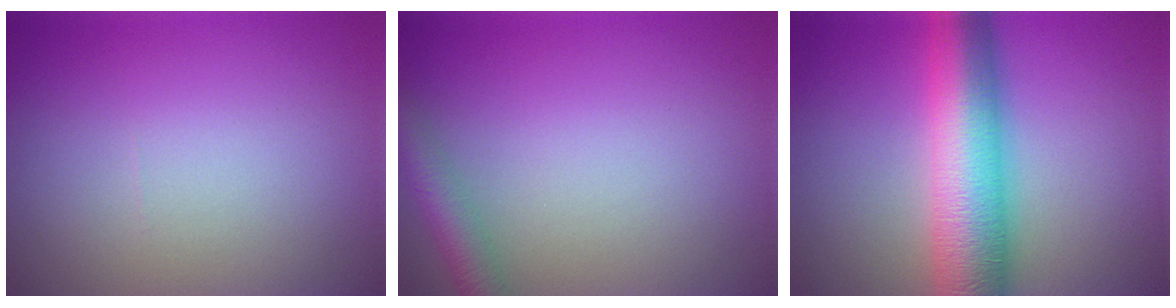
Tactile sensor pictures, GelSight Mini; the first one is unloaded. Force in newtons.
{"total": 3.0, "press": 3.0, "slide": 0.1}
{"total": 9.8, "press": 9.8, "slide": 0.2}